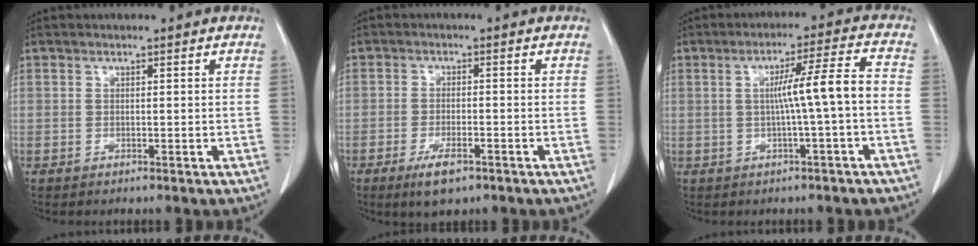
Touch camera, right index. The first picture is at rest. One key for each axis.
{"total": 4.9, "fx": -2.9, "fy": 1.4, "fz": 3.6, "tx": -0.071, "ty": -0.007, "tz": -0.043}
{"total": 6.9, "fx": -0.8, "fy": -0.9, "fz": 6.8, "tx": -0.108, "ty": 0.015, "tz": -0.010}